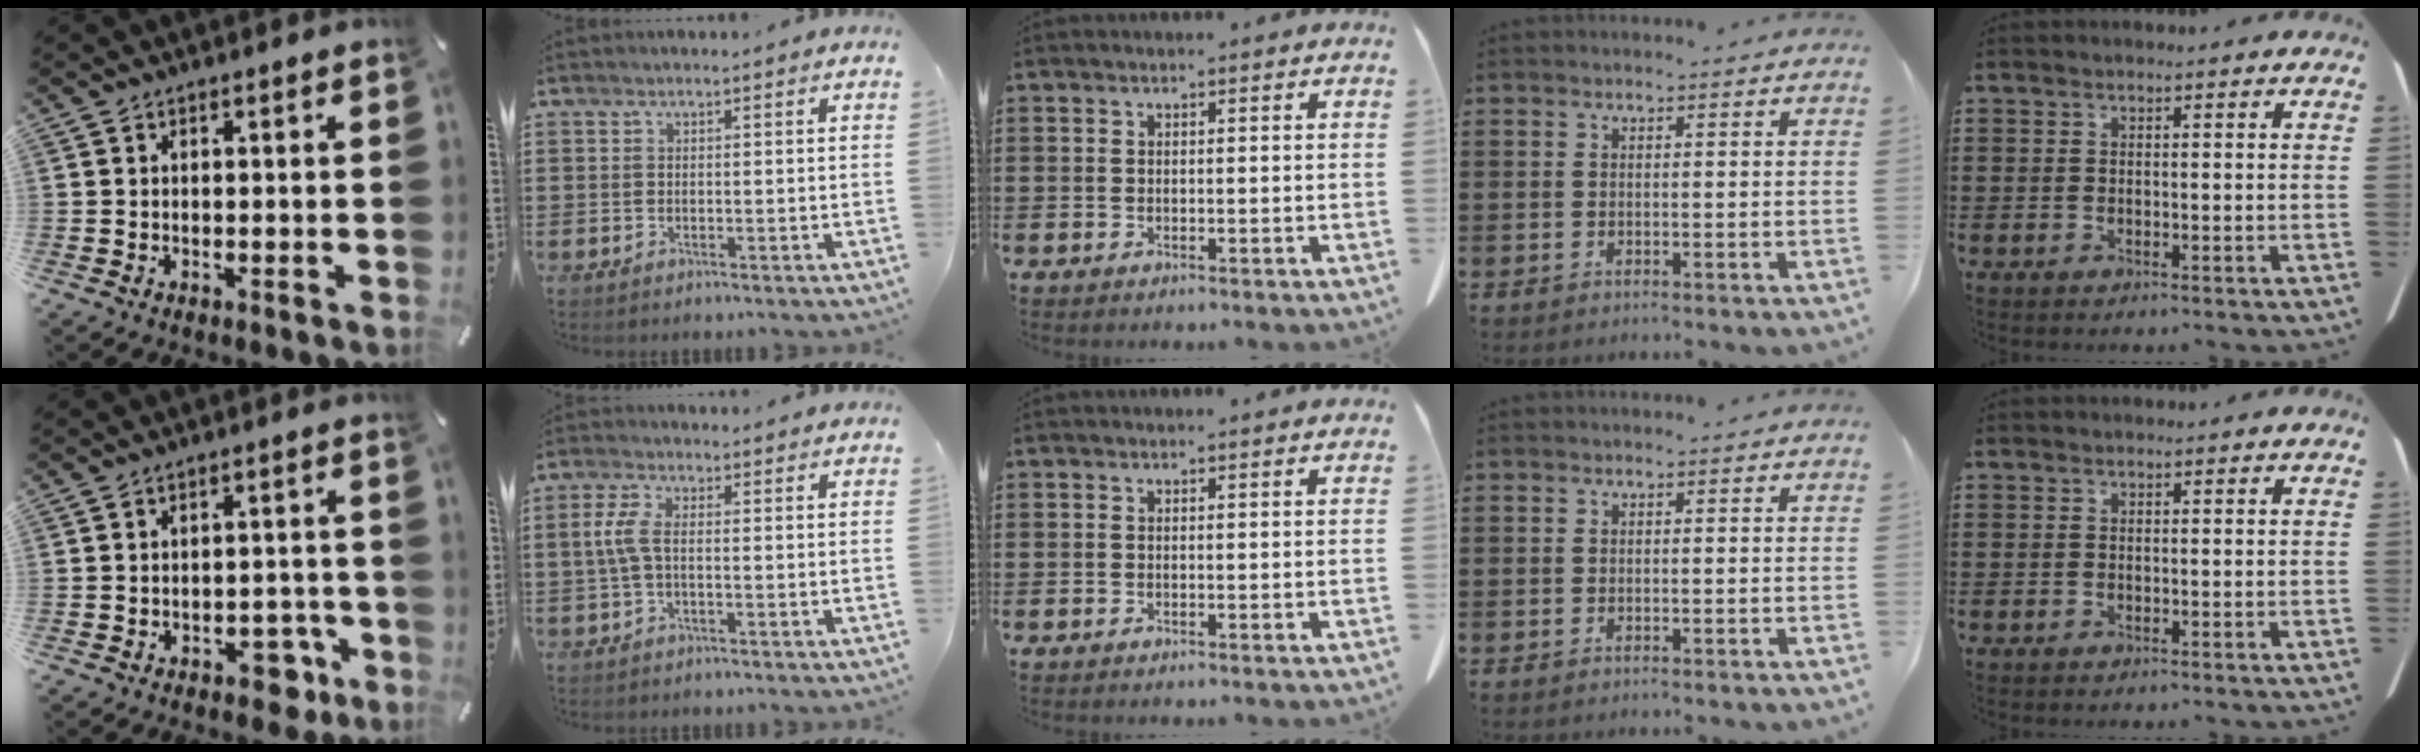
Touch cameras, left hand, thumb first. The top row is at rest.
{"thumb": {"total": 6.7, "force": [-4.0, 3.8, 3.8], "torque": [-0.037, 0.021, -0.069]}, "index": {"total": 4.0, "force": [-0.1, 1.6, 3.7], "torque": [-0.091, -0.002, -0.009]}}